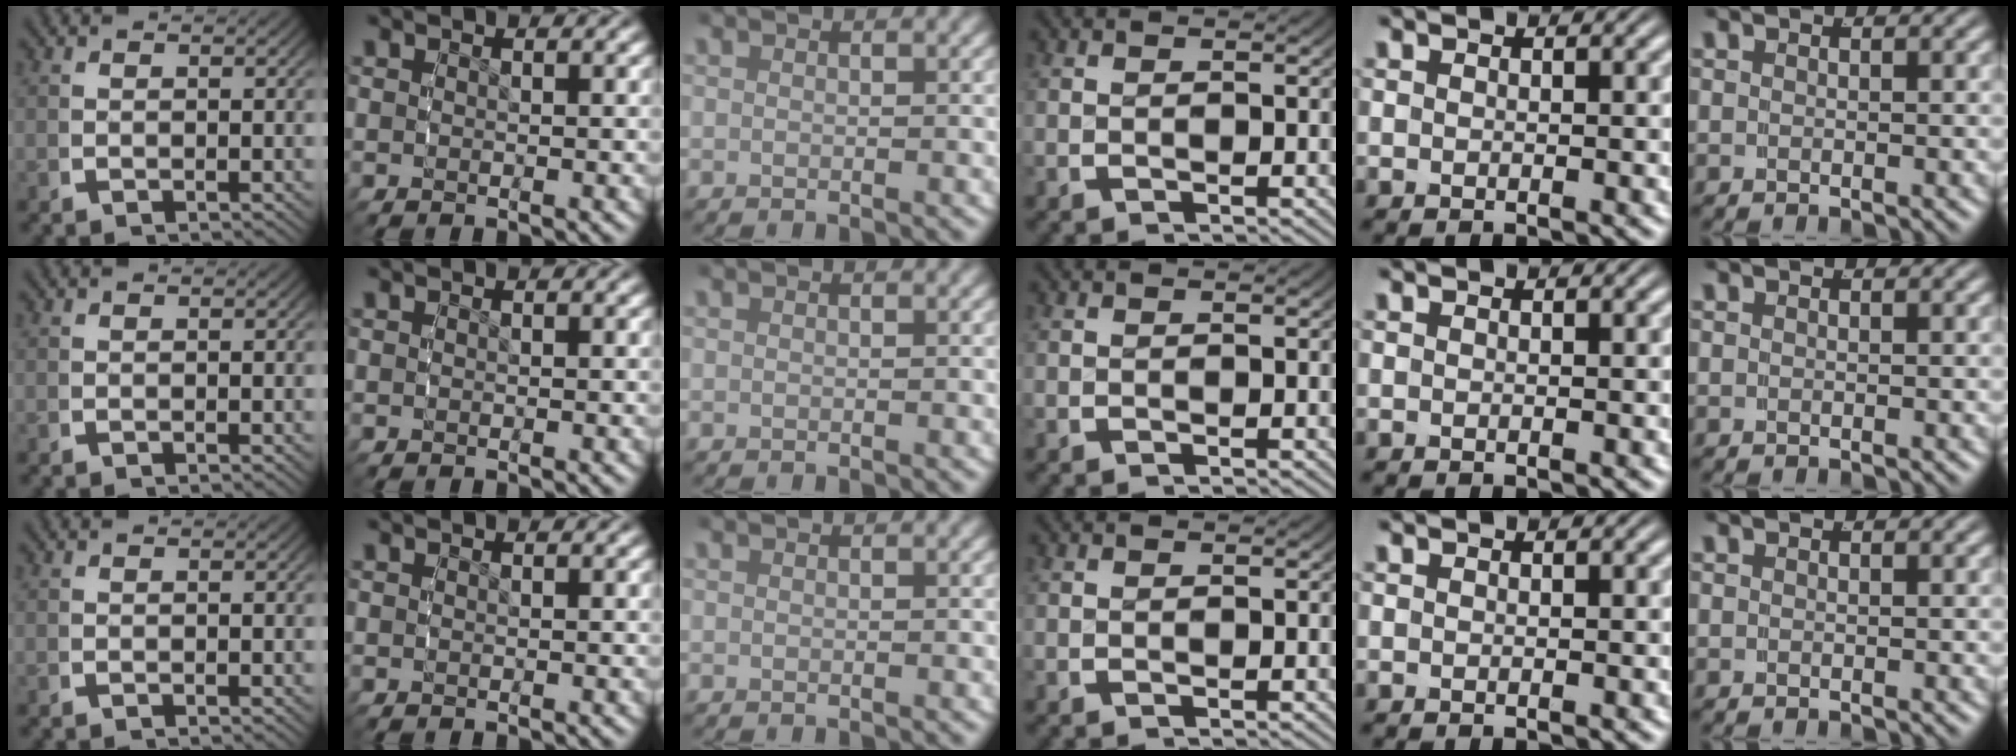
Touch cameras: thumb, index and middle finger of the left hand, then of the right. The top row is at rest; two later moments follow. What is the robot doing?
{"motion": "grasp_and_lifting", "object": "camera"}